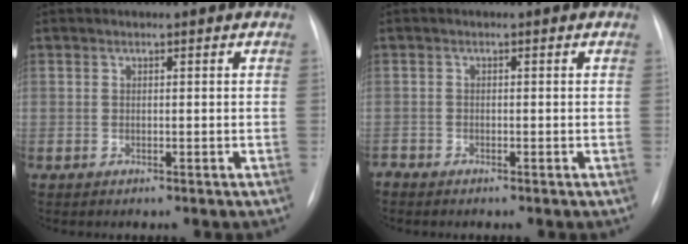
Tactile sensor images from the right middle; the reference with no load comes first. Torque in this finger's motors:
{"motor_torque": [-0.09, 0.01, 0.02, 0.00]}